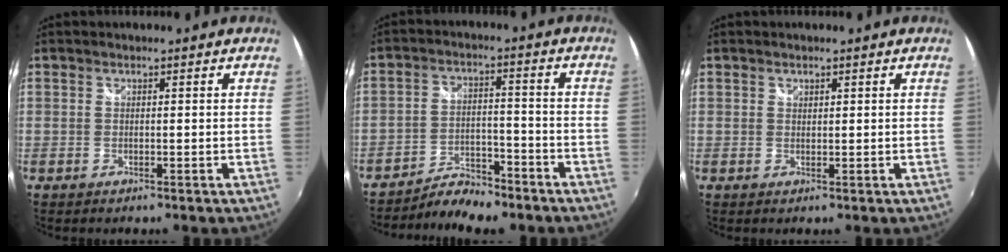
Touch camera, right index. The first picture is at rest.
{"total": 7.7, "force": [-6.9, 2.4, 2.3], "torque": [-0.057, 0.009, -0.114]}
{"total": 0.7, "force": [0.5, 0.5, 0.1], "torque": [-0.001, 0.001, 0.008]}